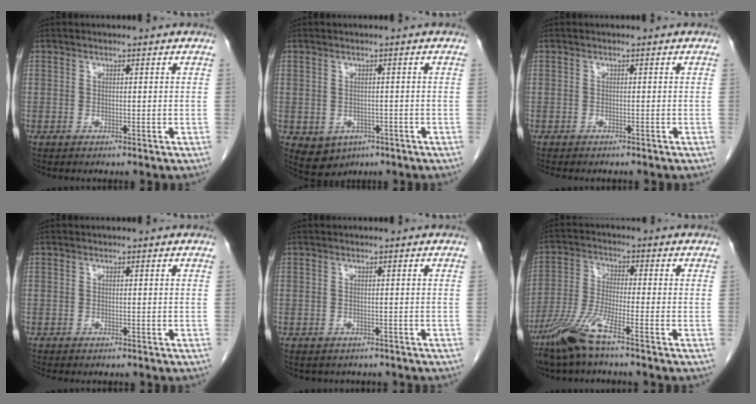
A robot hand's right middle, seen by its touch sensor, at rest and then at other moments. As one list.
[{"total": 4.6, "force": [-1.9, 3.8, 1.8], "torque": [-0.025, 0.002, -0.014]}, {"total": 3.6, "force": [-3.1, 1.0, 1.4], "torque": [-0.014, -0.005, -0.038]}, {"total": 2.2, "force": [-1.9, 0.7, 0.7], "torque": [-0.010, -0.004, -0.022]}, {"total": 3.2, "force": [-2.8, 1.6, 0.3], "torque": [-0.005, 0.006, -0.033]}, {"total": 8.4, "force": [-5.8, 0.0, 6.0], "torque": [-0.134, -0.020, -0.120]}]